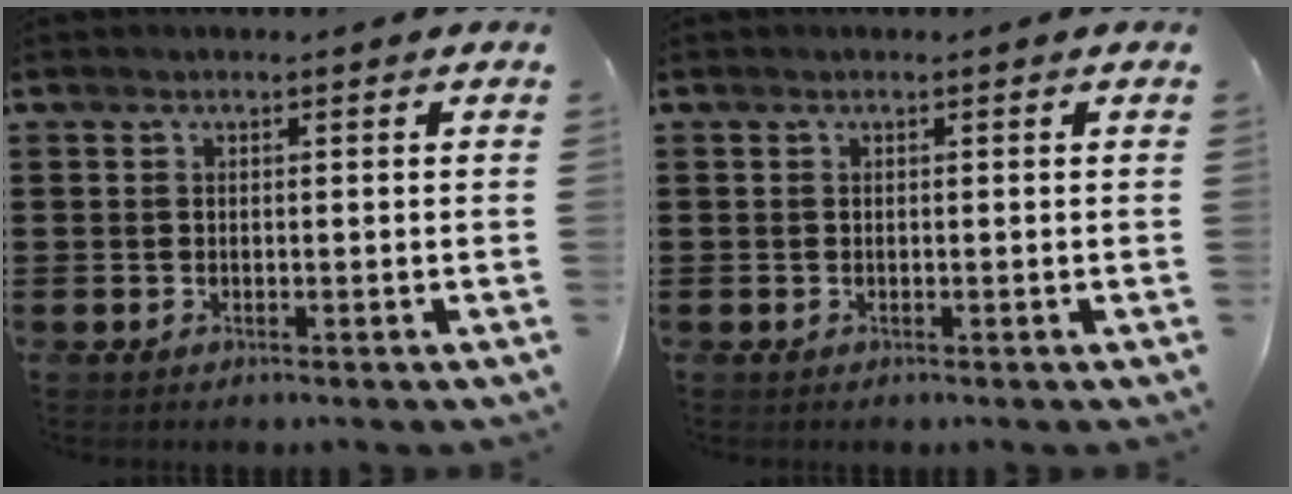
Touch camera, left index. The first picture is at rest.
{"total": 0.0}